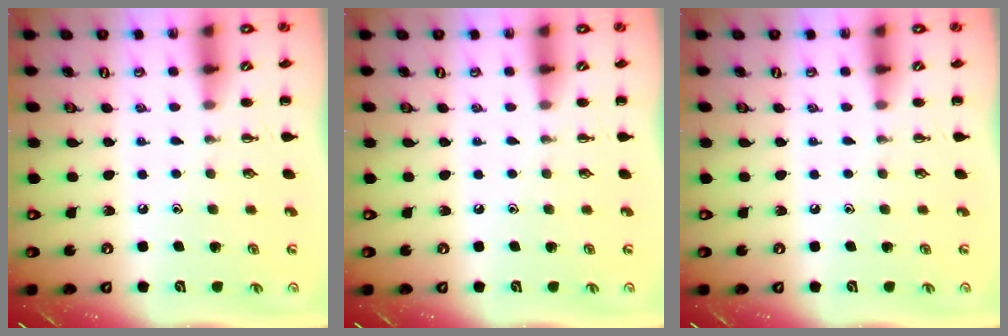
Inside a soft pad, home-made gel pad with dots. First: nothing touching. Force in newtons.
{"total": 0.0}
{"total": 0.0}